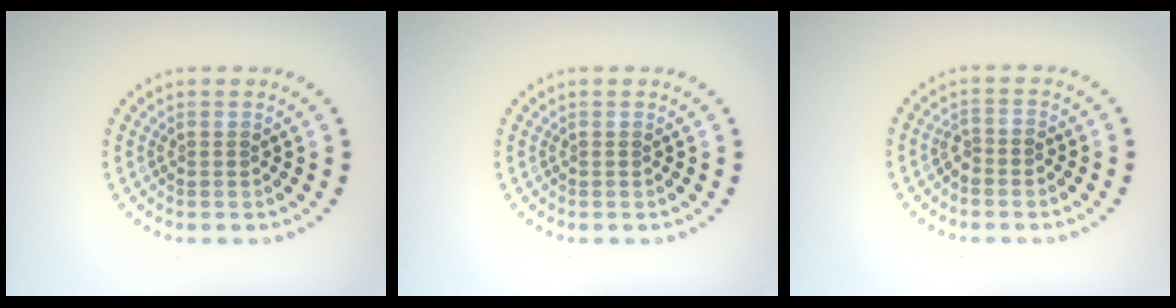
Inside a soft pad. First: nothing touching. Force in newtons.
{"total": 0.0}
{"total": 1.4, "press": 1.1, "slide": 0.9}